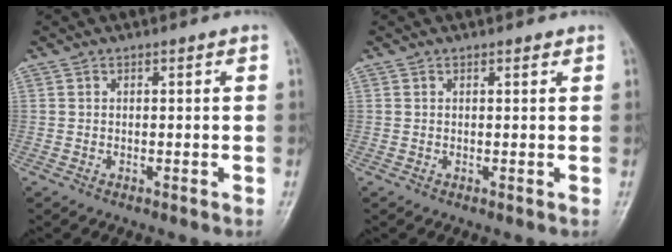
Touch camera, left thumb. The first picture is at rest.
{"total": 0.7, "force": [0.5, 0.2, 0.3], "torque": [-0.008, -0.003, 0.007]}